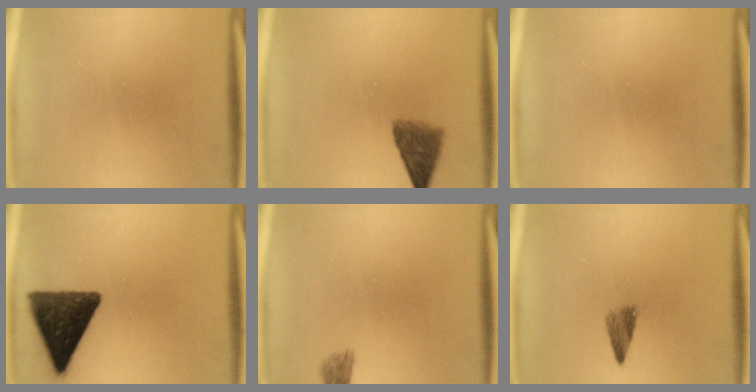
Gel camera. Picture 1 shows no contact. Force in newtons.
{"total": 5.5}
{"total": 0.0}
{"total": 13.8}
{"total": 1.6}
{"total": 2.4}